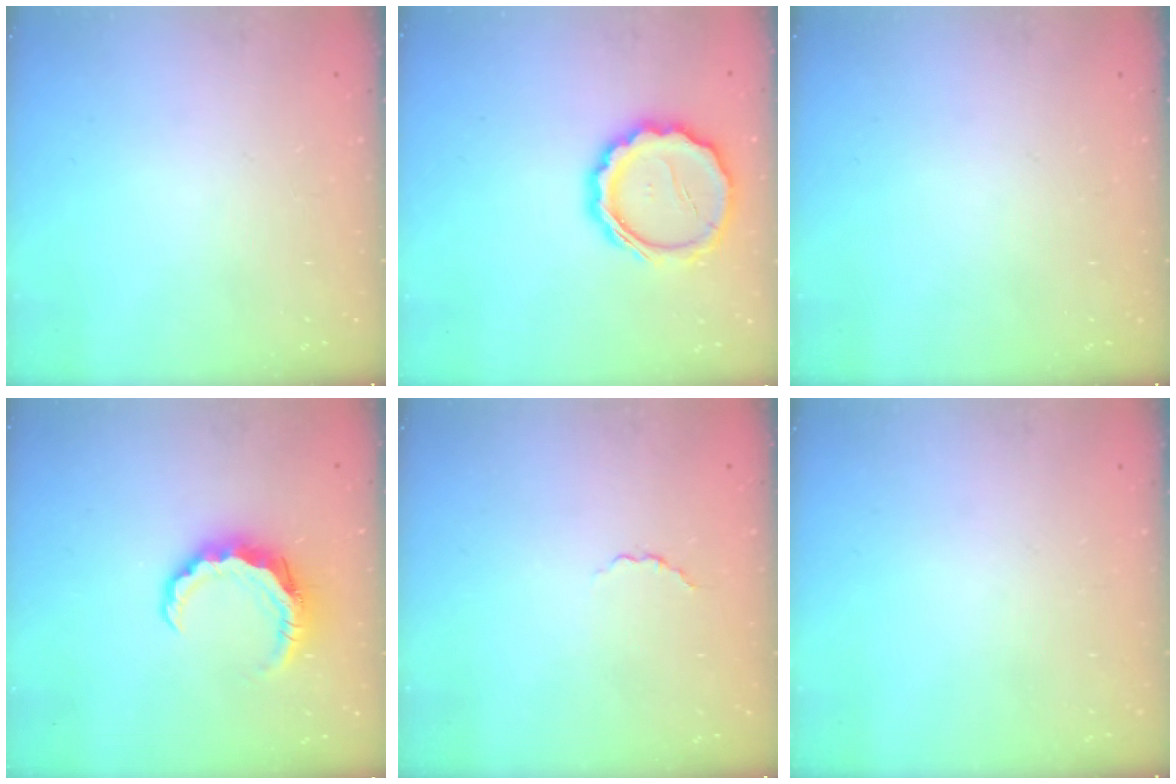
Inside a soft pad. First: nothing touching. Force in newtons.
{"total": 14.6, "press": 14.3, "slide": 2.8}
{"total": 0.0}
{"total": 7.9, "press": 7.8, "slide": 1.1}
{"total": 1.8, "press": 1.6, "slide": 0.8}
{"total": 0.0}